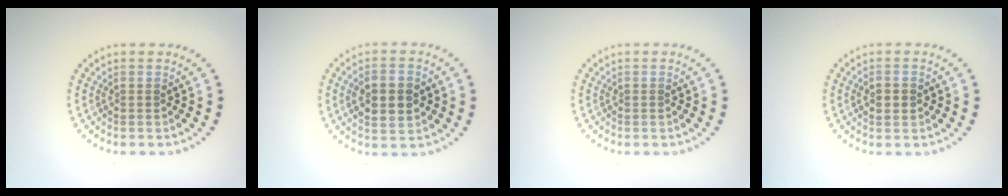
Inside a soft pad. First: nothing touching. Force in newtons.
{"total": 4.8, "press": 4.8, "slide": 0.4}
{"total": 0.0}
{"total": 2.1, "press": 2.1, "slide": 0.1}